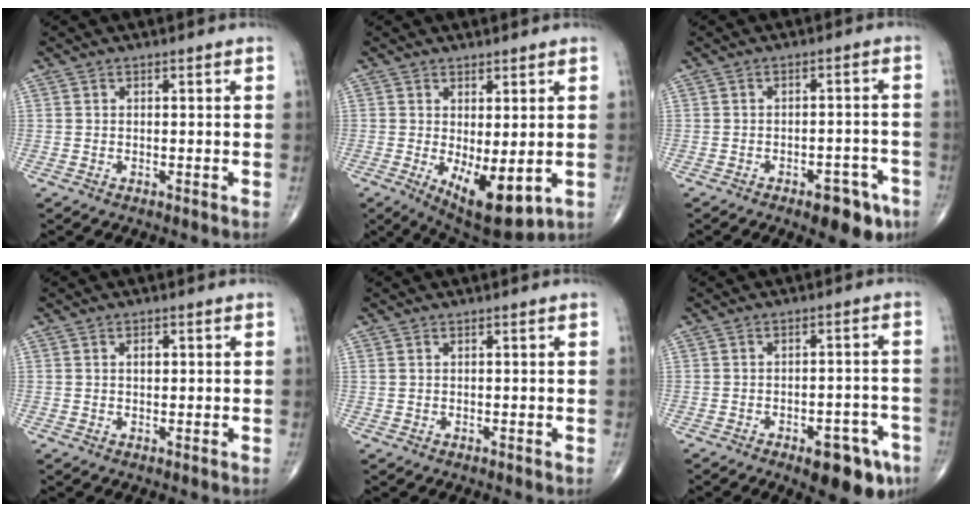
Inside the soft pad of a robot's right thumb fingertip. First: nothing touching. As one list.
[{"total": 10.4, "force": [-1.9, 4.2, 9.3], "torque": [-0.134, -0.022, -0.010]}, {"total": 8.0, "force": [-4.7, 3.5, 5.5], "torque": [-0.050, 0.028, -0.056]}, {"total": 1.6, "force": [0.4, 1.0, 1.2], "torque": [-0.016, 0.000, 0.007]}, {"total": 0.6, "force": [0.4, 0.3, 0.4], "torque": [-0.009, 0.007, 0.009]}, {"total": 10.4, "force": [-5.7, 4.4, 7.5], "torque": [-0.073, 0.030, -0.069]}]